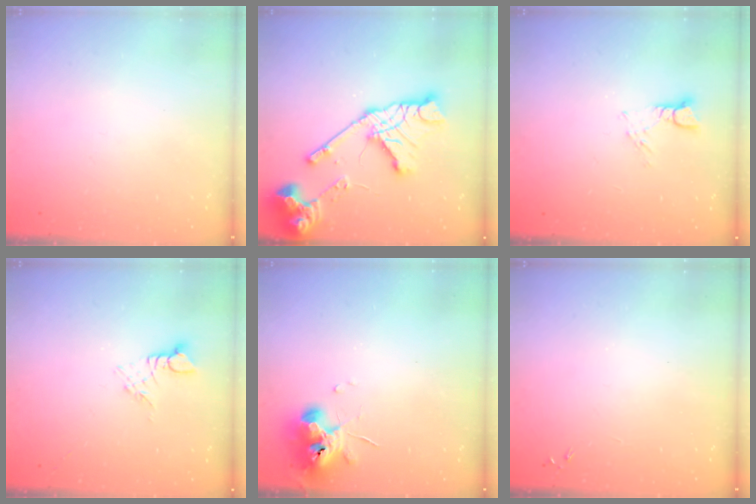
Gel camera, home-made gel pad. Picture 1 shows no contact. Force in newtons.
{"total": 19.9, "press": 19.8, "slide": 2.1}
{"total": 3.5, "press": 3.4, "slide": 0.3}
{"total": 3.5, "press": 3.4, "slide": 0.5}
{"total": 10.0, "press": 9.9, "slide": 1.4}
{"total": 0.0}